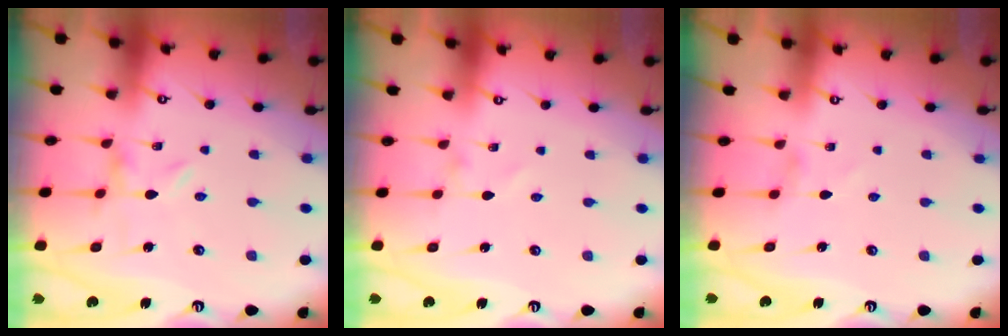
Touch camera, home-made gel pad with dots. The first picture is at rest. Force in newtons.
{"total": 1.4, "press": 1.4, "slide": 0.0}
{"total": 0.0}